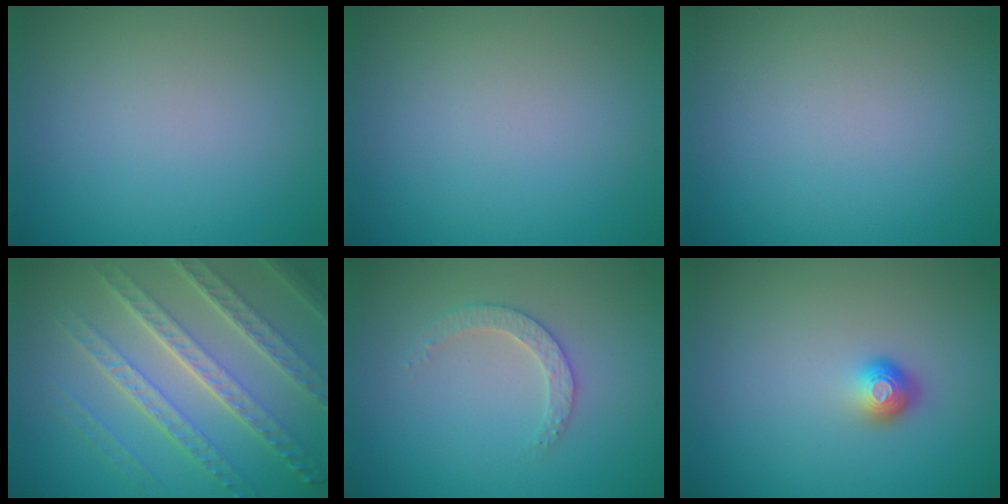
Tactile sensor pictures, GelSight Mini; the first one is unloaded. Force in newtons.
{"total": 0.0}
{"total": 0.0}
{"total": 7.4, "press": 5.2, "slide": 5.2}
{"total": 2.2, "press": 2.2, "slide": 0.6}
{"total": 1.8, "press": 1.2, "slide": 1.2}